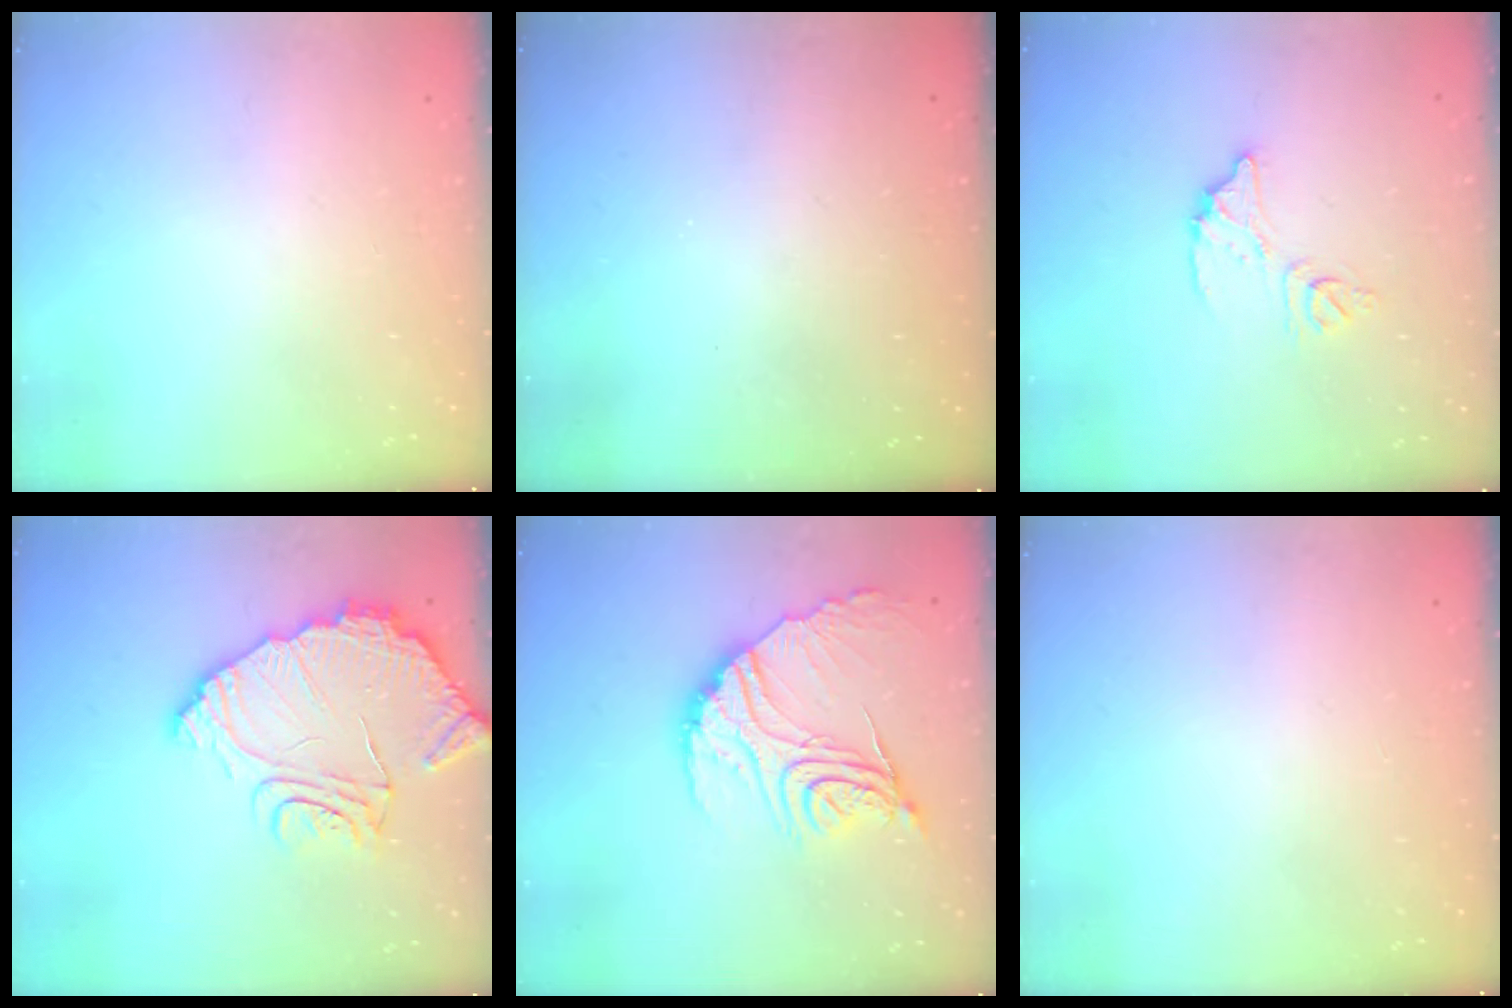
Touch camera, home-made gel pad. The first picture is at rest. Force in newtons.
{"total": 3.3, "press": 3.3, "slide": 0.1}
{"total": 9.1, "press": 9.1, "slide": 0.7}
{"total": 15.0, "press": 14.9, "slide": 1.4}
{"total": 18.3, "press": 18.2, "slide": 1.5}
{"total": 0.0}